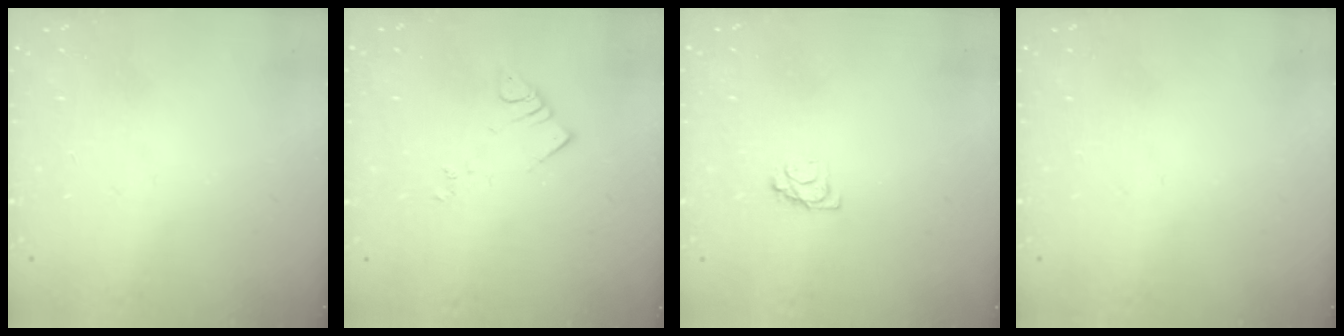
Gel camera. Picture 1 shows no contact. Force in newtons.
{"total": 3.7, "press": 3.7, "slide": 0.4}
{"total": 3.6, "press": 3.6, "slide": 0.4}
{"total": 0.0}